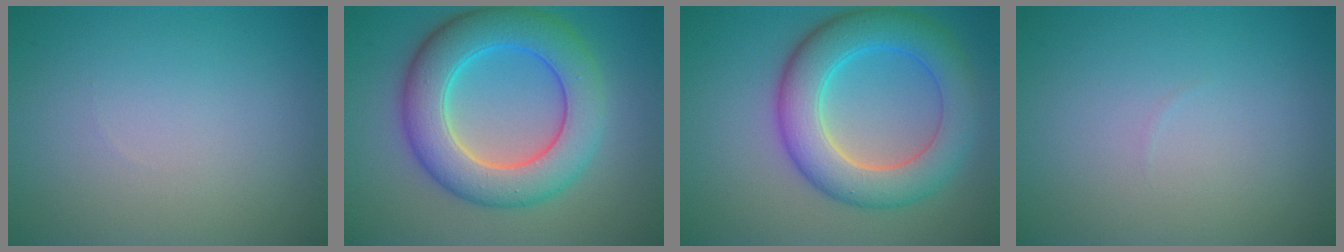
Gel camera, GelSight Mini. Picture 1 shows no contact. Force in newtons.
{"total": 8.6, "press": 8.6, "slide": 0.3}
{"total": 7.7, "press": 7.7, "slide": 0.0}
{"total": 0.0}